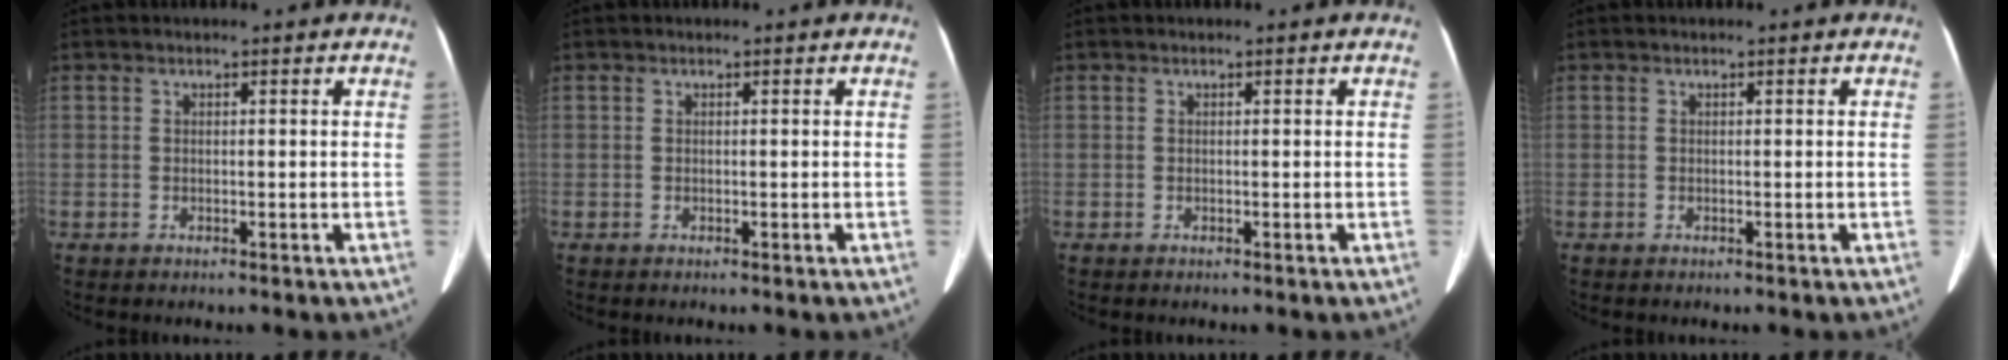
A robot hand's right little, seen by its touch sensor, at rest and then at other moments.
{"total": 0.0}
{"total": 0.0}
{"total": 0.0}